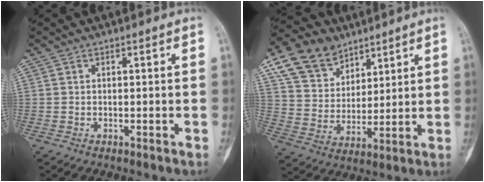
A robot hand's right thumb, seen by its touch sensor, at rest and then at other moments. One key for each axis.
{"total": 14.0, "fx": 8.6, "fy": 9.5, "fz": 5.5, "tx": -0.072, "ty": -0.021, "tz": 0.167}